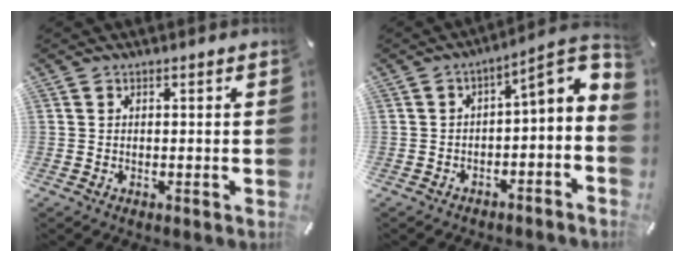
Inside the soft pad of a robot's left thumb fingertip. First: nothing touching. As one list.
[{"total": 7.8, "force": [0.8, 3.1, 7.1], "torque": [-0.088, -0.023, 0.003]}]